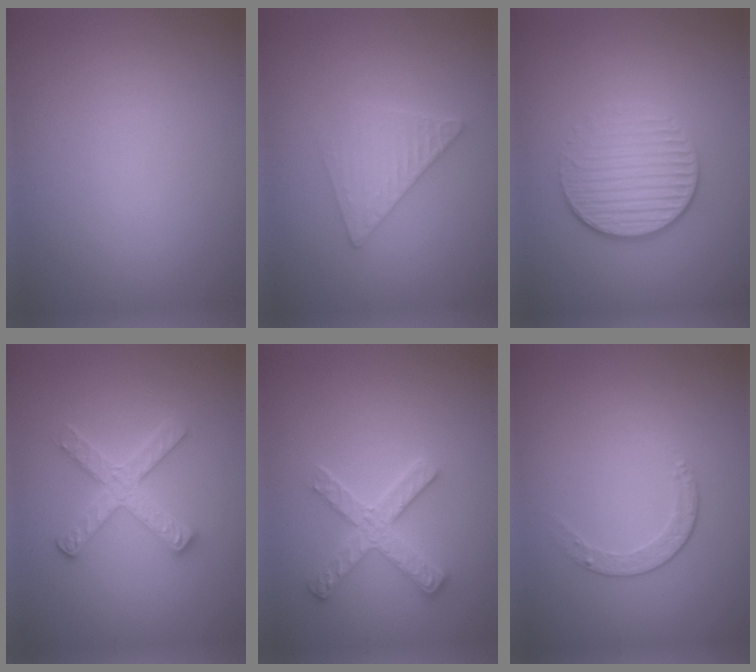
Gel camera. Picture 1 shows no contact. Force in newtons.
{"total": 2.6, "press": 2.6, "slide": 0.3}
{"total": 4.2, "press": 2.8, "slide": 3.1}
{"total": 2.9, "press": 2.9, "slide": 0.5}
{"total": 2.9, "press": 2.9, "slide": 0.1}
{"total": 1.6, "press": 1.2, "slide": 1.1}